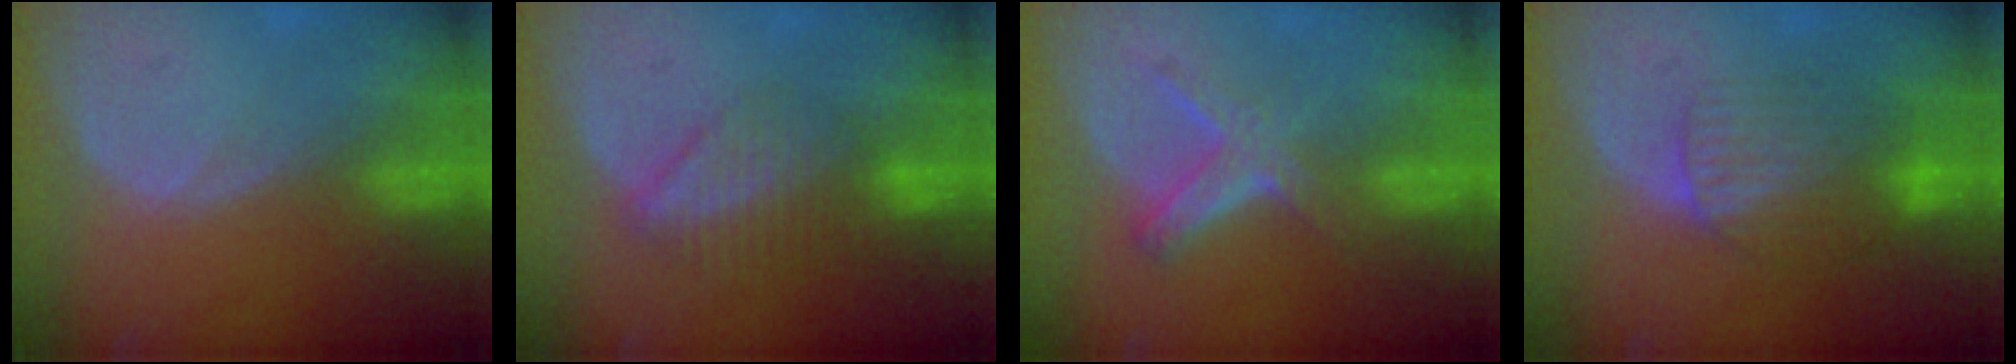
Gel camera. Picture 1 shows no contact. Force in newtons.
{"total": 6.8, "press": 5.8, "slide": 3.5}
{"total": 6.1, "press": 5.2, "slide": 3.2}
{"total": 7.8, "press": 7.4, "slide": 2.4}